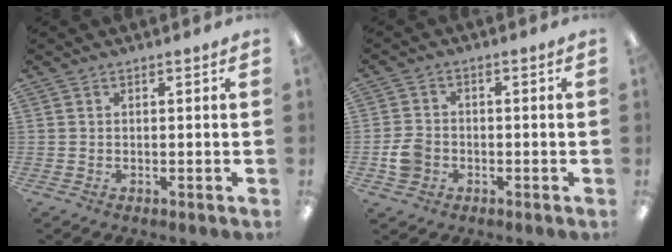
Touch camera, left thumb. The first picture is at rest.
{"total": 4.6, "force": [-1.4, 3.8, 2.2], "torque": [-0.042, 0.007, -0.024]}